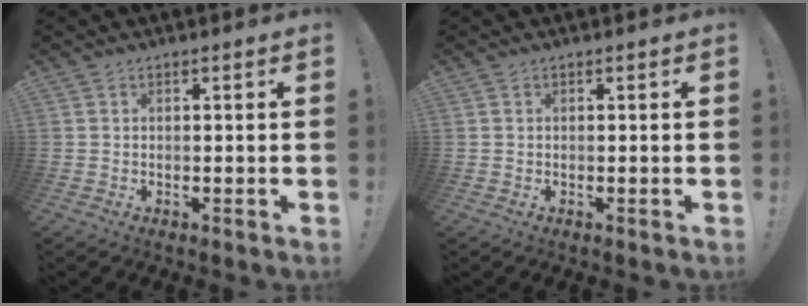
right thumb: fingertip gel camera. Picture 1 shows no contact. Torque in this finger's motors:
{"motor_torque": [-0.03, 0.16, 0.13, 0.06, 0.00]}